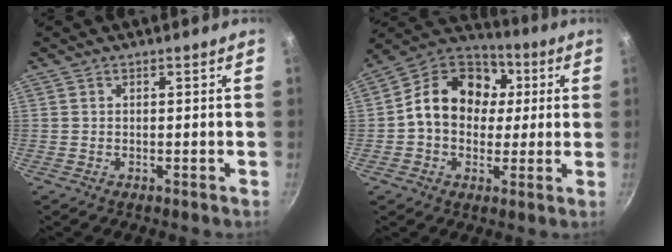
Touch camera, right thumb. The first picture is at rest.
{"total": 16.5, "force": [2.1, 13.1, 9.8], "torque": [-0.133, 0.027, 0.015]}